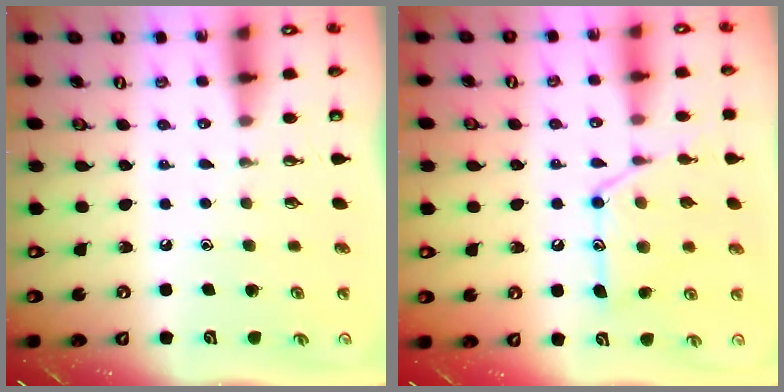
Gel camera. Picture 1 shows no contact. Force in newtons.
{"total": 14.4, "press": 14.3, "slide": 1.1}